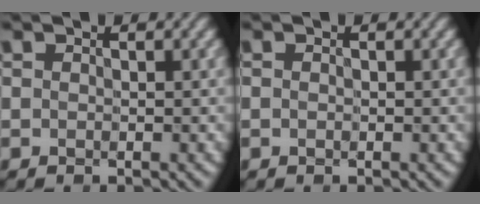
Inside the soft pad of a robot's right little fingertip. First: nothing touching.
{"total": 0.0}